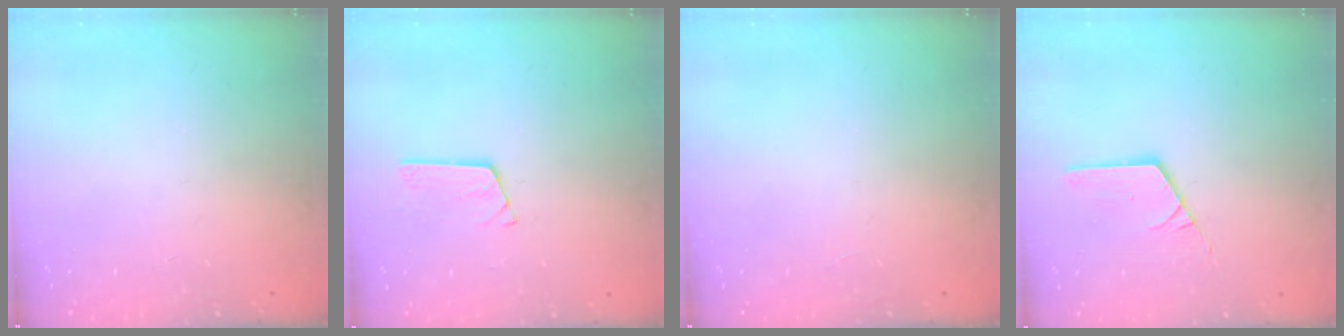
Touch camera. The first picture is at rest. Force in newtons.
{"total": 2.6, "press": 2.6, "slide": 0.3}
{"total": 0.0}
{"total": 2.7, "press": 2.7, "slide": 0.1}